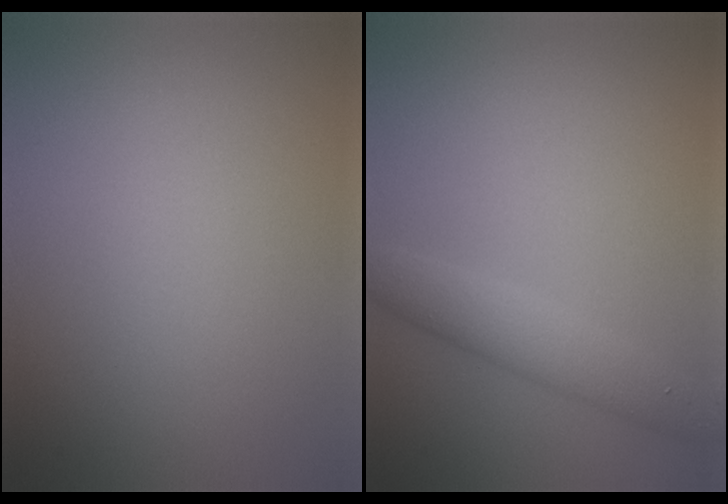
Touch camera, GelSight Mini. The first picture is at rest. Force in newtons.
{"total": 3.3, "press": 3.3, "slide": 0.1}